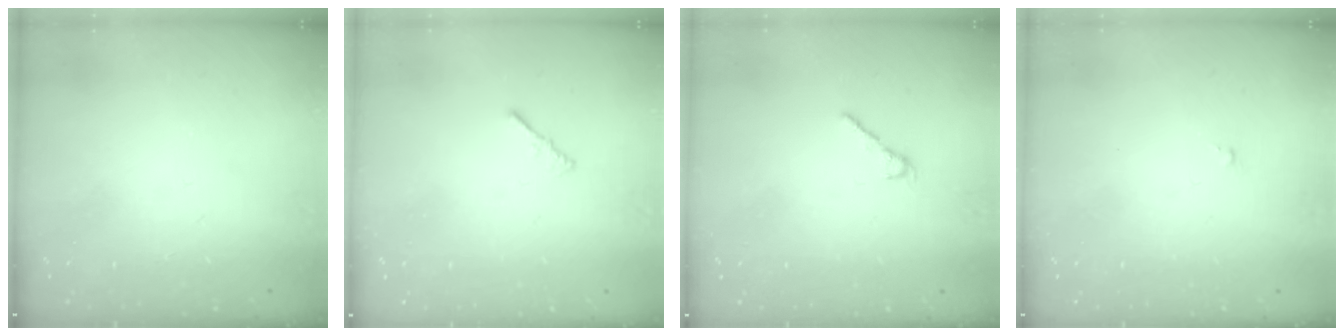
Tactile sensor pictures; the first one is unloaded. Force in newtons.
{"total": 0.7, "press": 0.6, "slide": 0.3}
{"total": 2.2, "press": 2.2, "slide": 0.4}
{"total": 0.0}